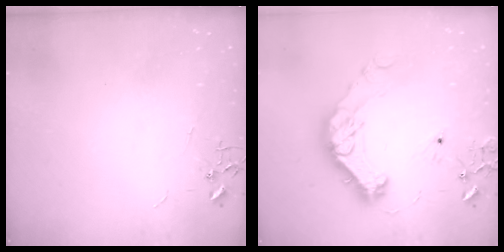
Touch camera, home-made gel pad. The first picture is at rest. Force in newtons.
{"total": 17.4, "press": 17.2, "slide": 2.4}